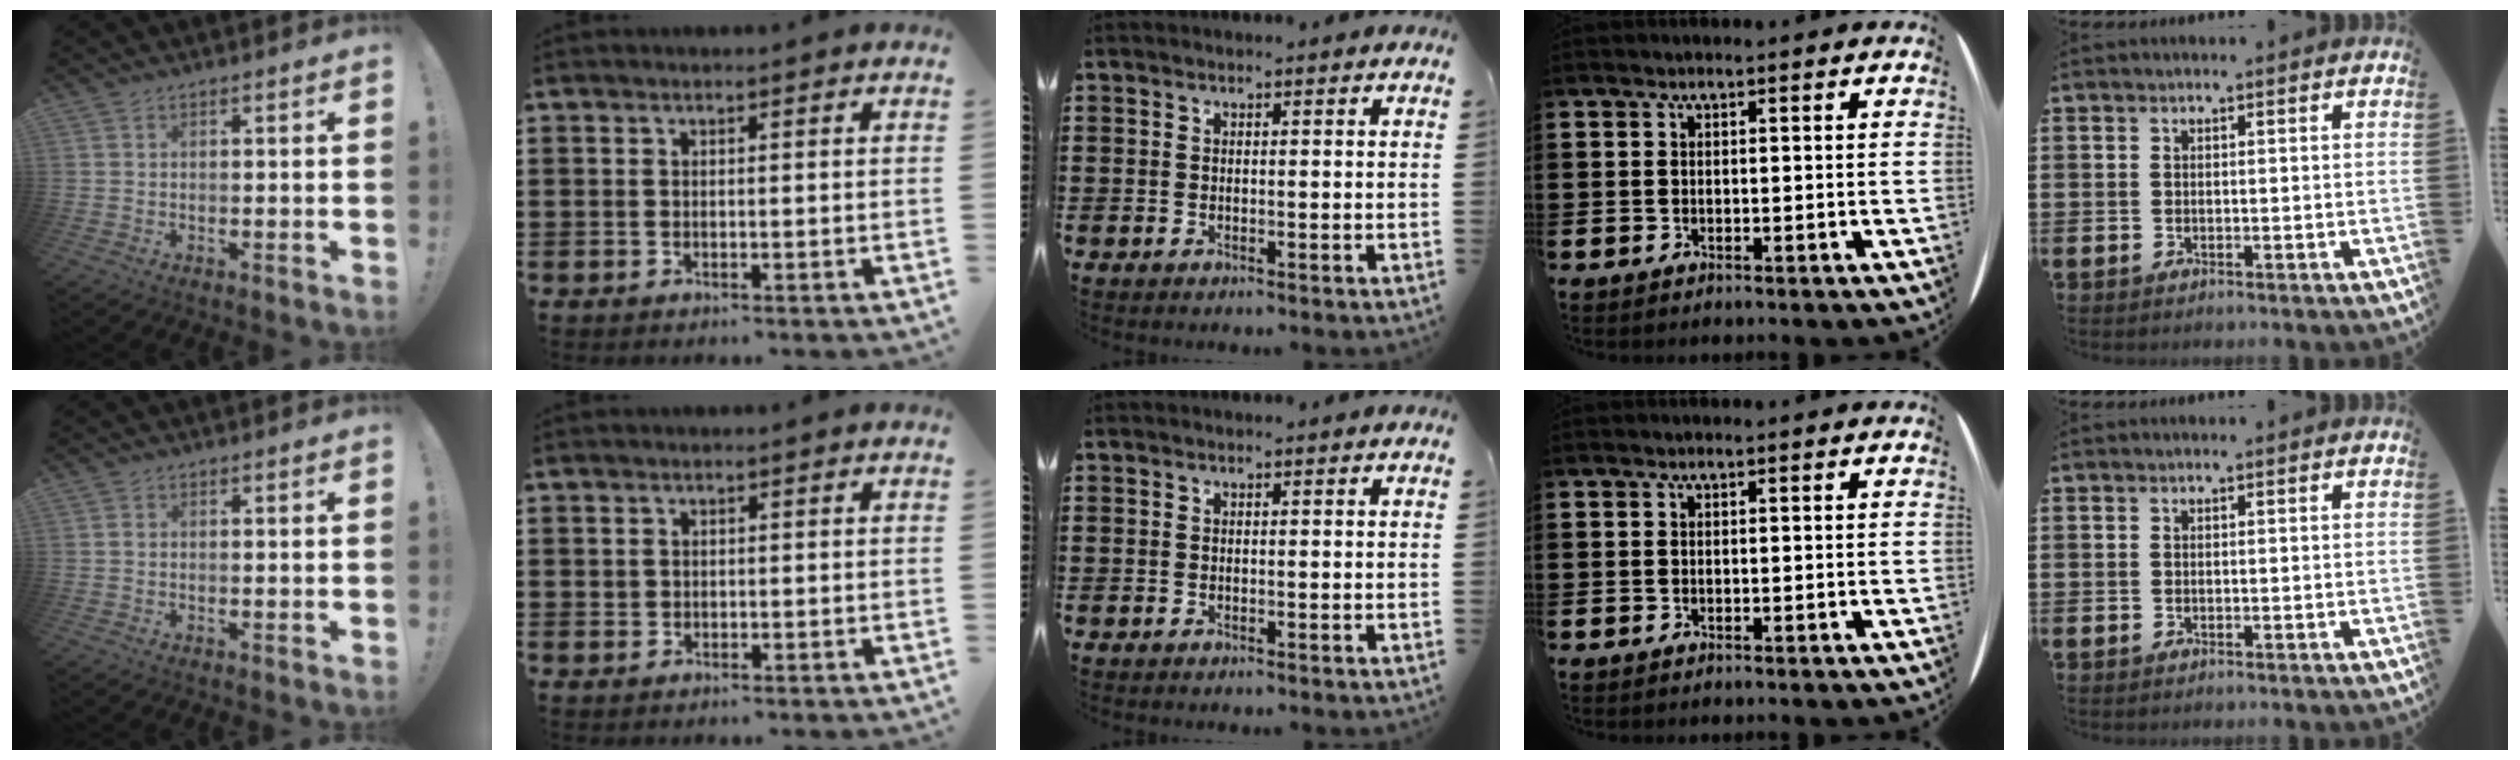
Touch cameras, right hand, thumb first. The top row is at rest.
{"thumb": {"total": 0.6, "force": [0.1, 0.4, 0.4], "torque": [0.000, 0.001, -0.001]}, "index": {"total": 0.7, "force": [0.1, 0.7, 0.1], "torque": [-0.004, 0.006, 0.001]}}